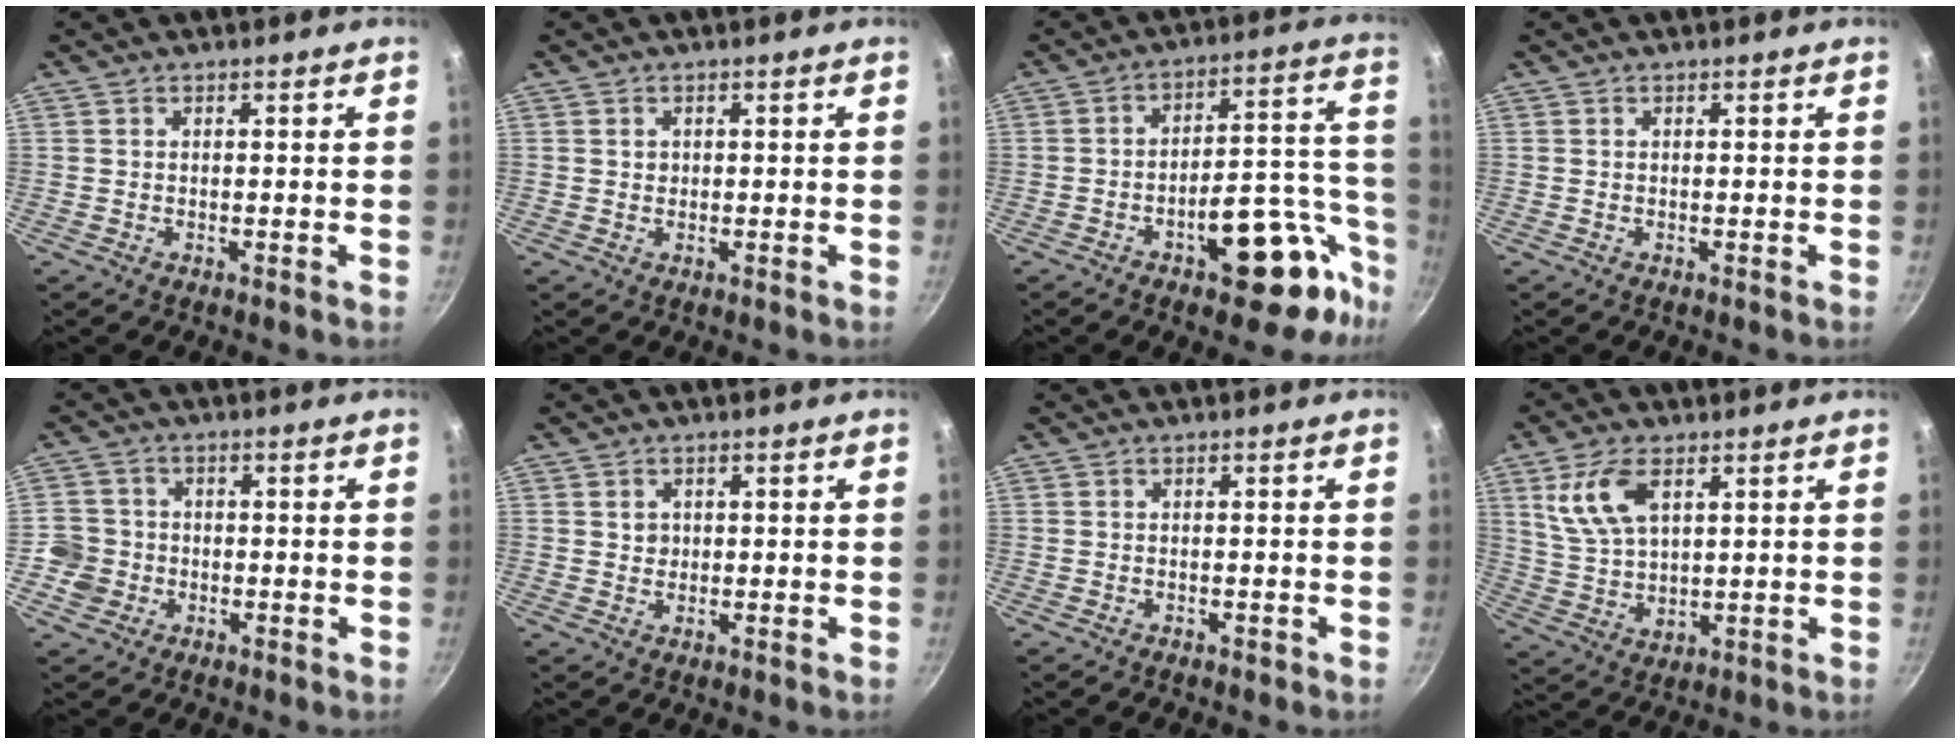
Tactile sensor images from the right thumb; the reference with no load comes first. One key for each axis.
{"total": 1.1, "fx": 0.3, "fy": 1.0, "fz": 0.3, "tx": -0.002, "ty": 0.002, "tz": 0.005}
{"total": 19.3, "fx": -9.9, "fy": 8.8, "fz": 14.1, "tx": -0.114, "ty": 0.075, "tz": -0.133}
{"total": 0.0}
{"total": 5.5, "fx": -1.6, "fy": 5.1, "fz": 1.2, "tx": 0.007, "ty": 0.018, "tz": -0.037}
{"total": 1.8, "fx": 0.4, "fy": 1.6, "fz": 0.6, "tx": -0.002, "ty": 0.002, "tz": 0.006}
{"total": 0.6, "fx": -0.5, "fy": 0.3, "fz": 0.2, "tx": -0.003, "ty": 0.004, "tz": -0.005}
{"total": 10.2, "fx": 4.2, "fy": 5.4, "fz": 7.6, "tx": -0.148, "ty": -0.016, "tz": 0.091}